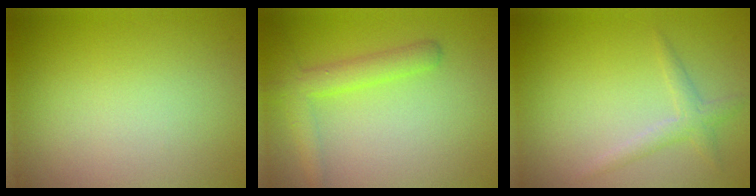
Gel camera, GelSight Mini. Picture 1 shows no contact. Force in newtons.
{"total": 3.0, "press": 3.0, "slide": 0.2}
{"total": 1.7, "press": 1.7, "slide": 0.1}